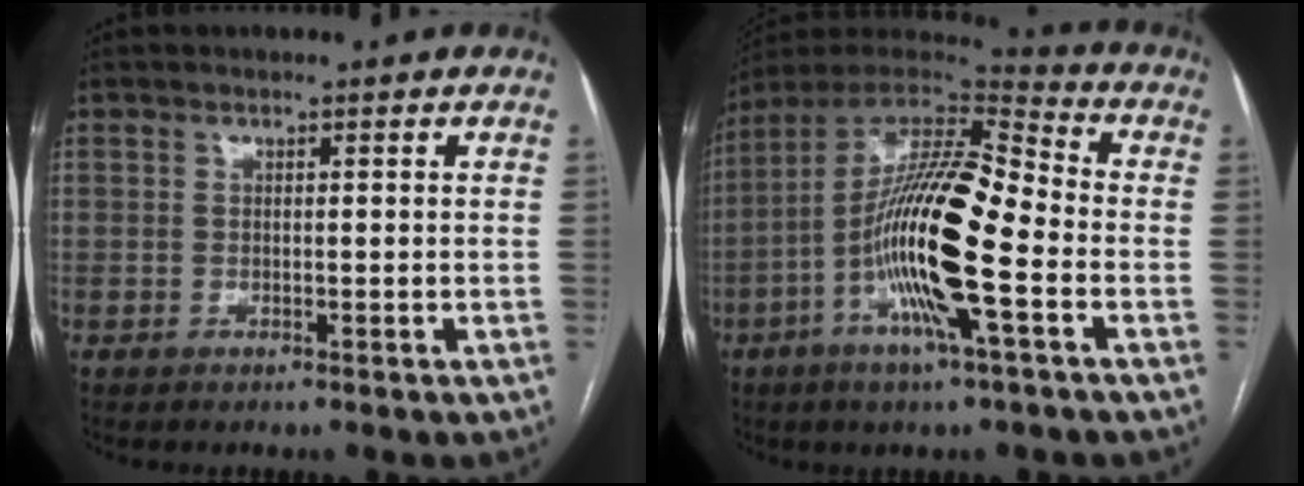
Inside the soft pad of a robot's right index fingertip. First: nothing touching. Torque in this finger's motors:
{"motor_torque": [2.14, 0.00, 0.81, 0.21]}